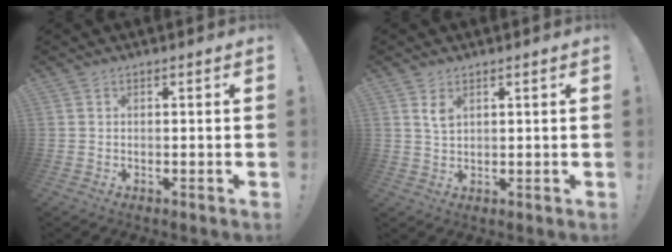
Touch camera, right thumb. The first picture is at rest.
{"total": 3.4, "force": [1.9, 1.8, 2.1], "torque": [-0.022, -0.013, 0.029]}